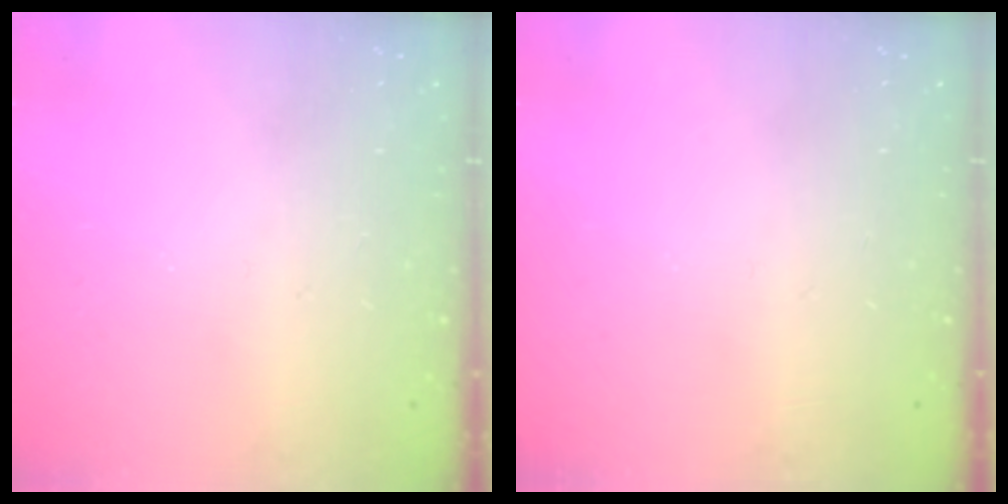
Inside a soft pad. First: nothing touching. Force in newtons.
{"total": 0.0}